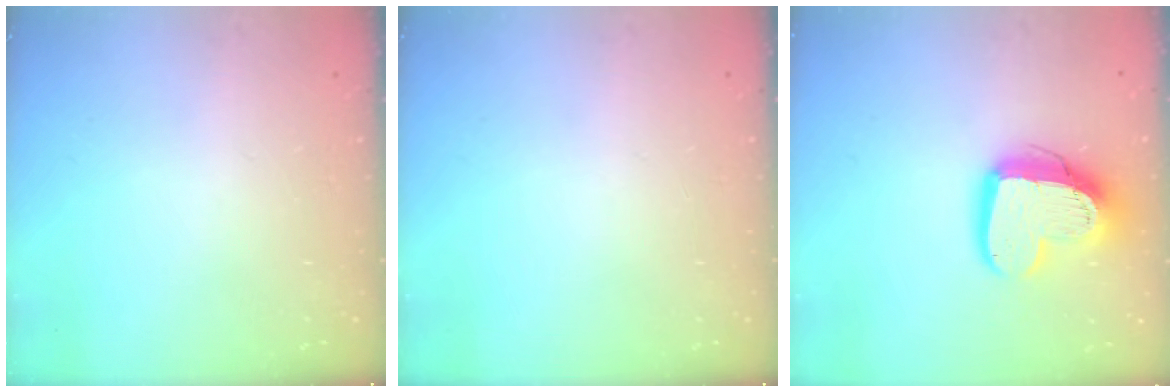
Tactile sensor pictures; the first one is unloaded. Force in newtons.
{"total": 0.0}
{"total": 15.6, "press": 15.5, "slide": 1.6}